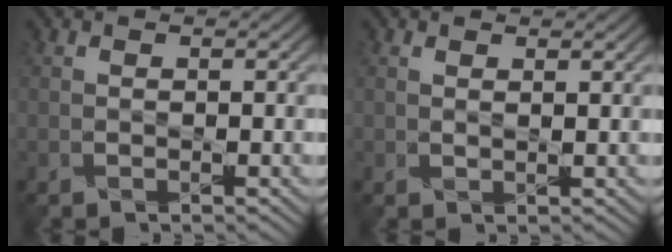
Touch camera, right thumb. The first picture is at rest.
{"total": 0.9, "force": [0.9, 0.1, 0.2], "torque": [-0.006, 0.001, 0.015]}